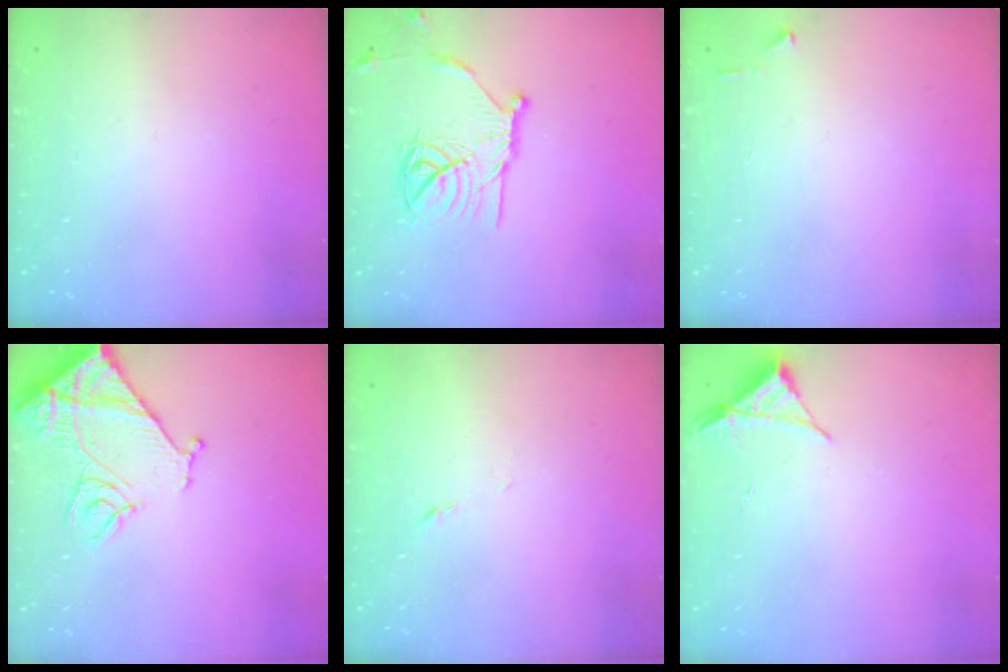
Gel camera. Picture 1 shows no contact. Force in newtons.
{"total": 17.0, "press": 17.0, "slide": 1.0}
{"total": 3.2, "press": 3.2, "slide": 0.4}
{"total": 13.0, "press": 13.0, "slide": 1.1}
{"total": 3.9, "press": 3.8, "slide": 0.9}
{"total": 3.4, "press": 3.4, "slide": 0.6}